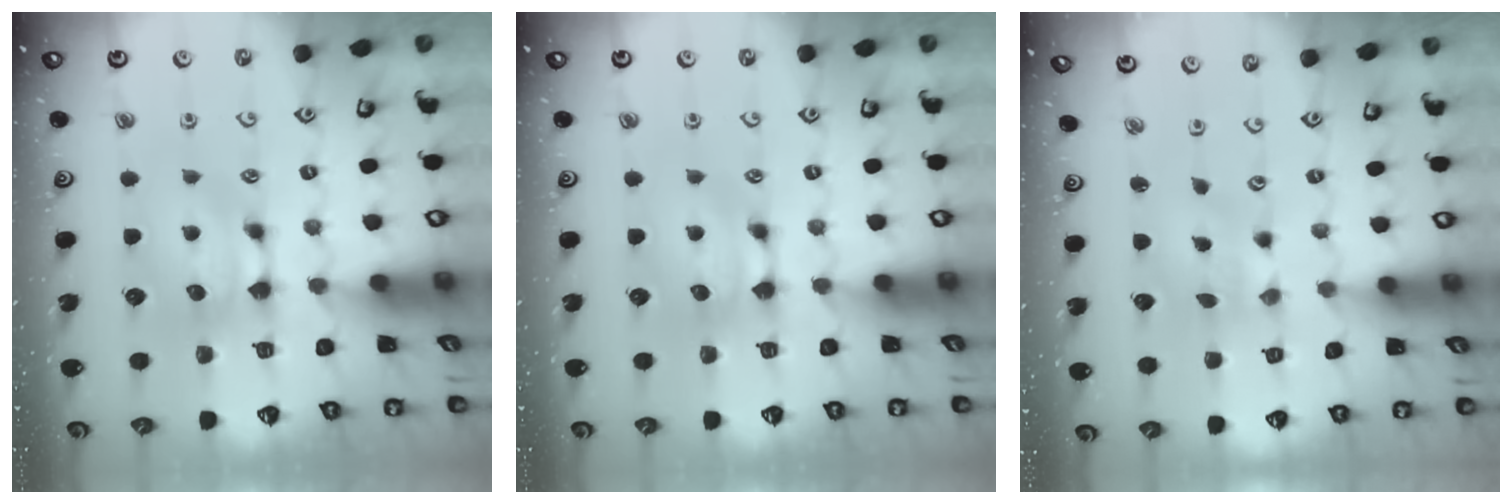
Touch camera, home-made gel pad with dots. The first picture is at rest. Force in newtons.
{"total": 0.0}
{"total": 2.7, "press": 2.5, "slide": 0.9}